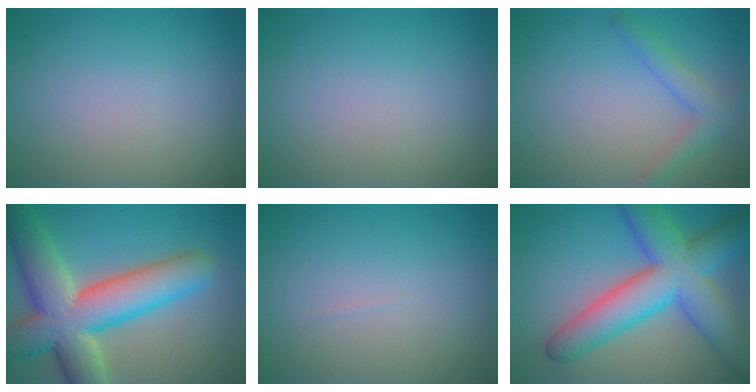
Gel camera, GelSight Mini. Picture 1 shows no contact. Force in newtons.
{"total": 0.0}
{"total": 2.5, "press": 2.5, "slide": 0.3}
{"total": 12.3, "press": 12.3, "slide": 0.8}
{"total": 0.0}
{"total": 10.5, "press": 10.5, "slide": 0.2}